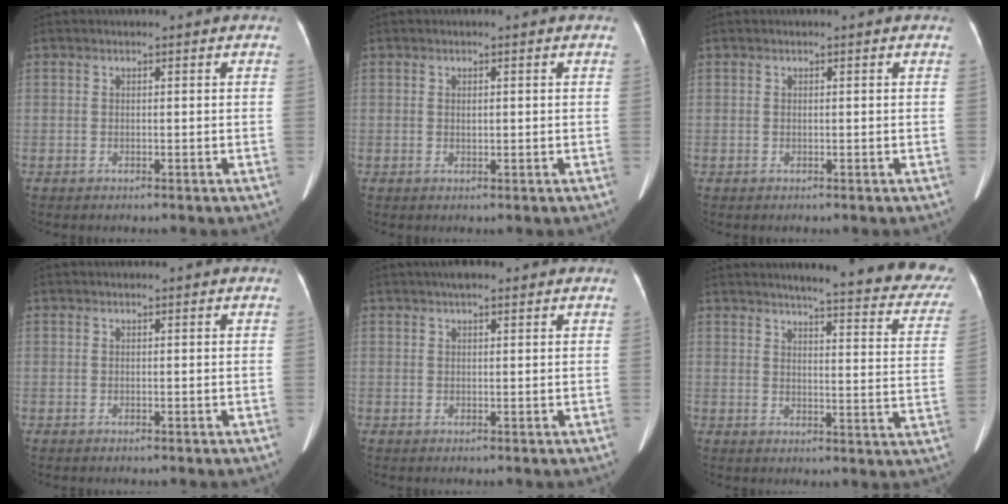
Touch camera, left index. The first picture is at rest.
{"total": 0.8, "force": [0.1, 0.3, 0.7], "torque": [-0.015, -0.001, 0.004]}
{"total": 0.0}
{"total": 0.0}
{"total": 3.1, "force": [2.3, 1.0, 1.8], "torque": [-0.028, 0.018, 0.033]}
{"total": 22.0, "force": [19.3, 2.5, 10.4], "torque": [-0.113, -0.062, 0.205]}